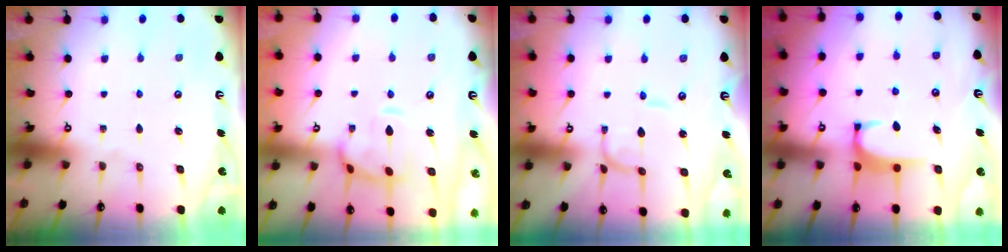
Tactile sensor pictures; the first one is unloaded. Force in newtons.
{"total": 1.9, "press": 1.8, "slide": 0.4}
{"total": 1.4, "press": 1.4, "slide": 0.0}
{"total": 1.9, "press": 1.9, "slide": 0.5}